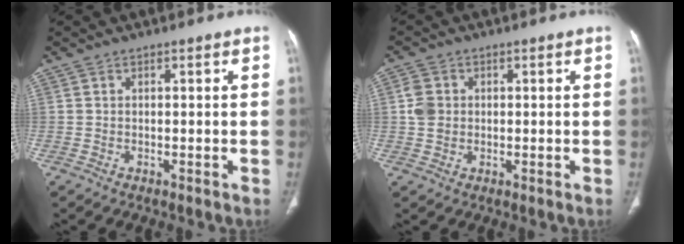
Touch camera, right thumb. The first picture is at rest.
{"total": 3.8, "force": [0.4, 3.2, 1.9], "torque": [-0.032, 0.003, 0.007]}